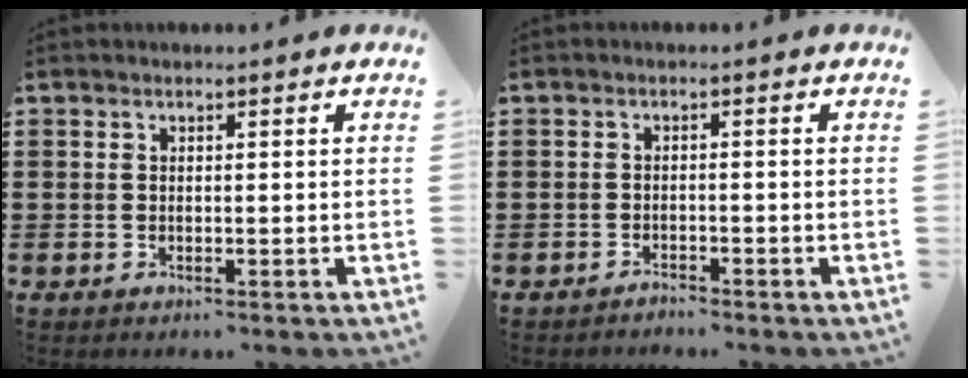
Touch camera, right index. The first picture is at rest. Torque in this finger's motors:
{"motor_torque": [-0.03, 0.64, -1.05, -0.18]}